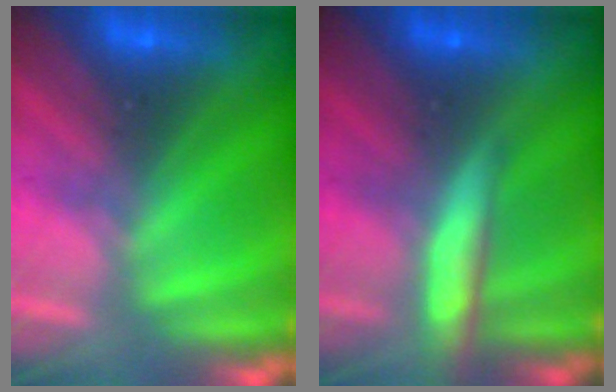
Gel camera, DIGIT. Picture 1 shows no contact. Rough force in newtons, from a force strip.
{"total": 5.5}